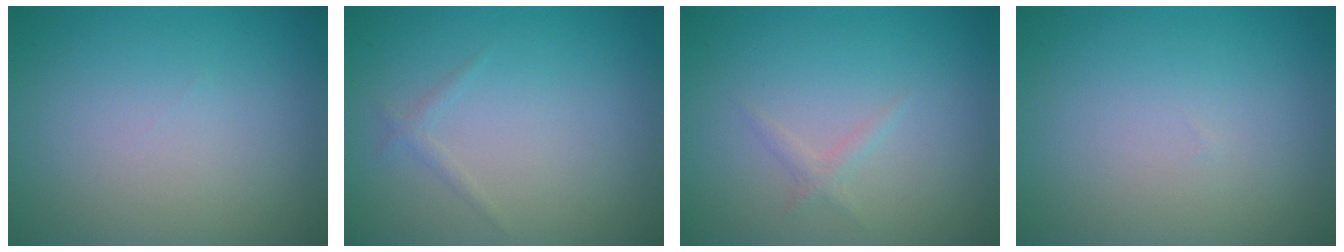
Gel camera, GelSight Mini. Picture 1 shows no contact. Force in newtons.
{"total": 0.7, "press": 0.7, "slide": 0.0}
{"total": 0.9, "press": 0.9, "slide": 0.0}
{"total": 0.0}